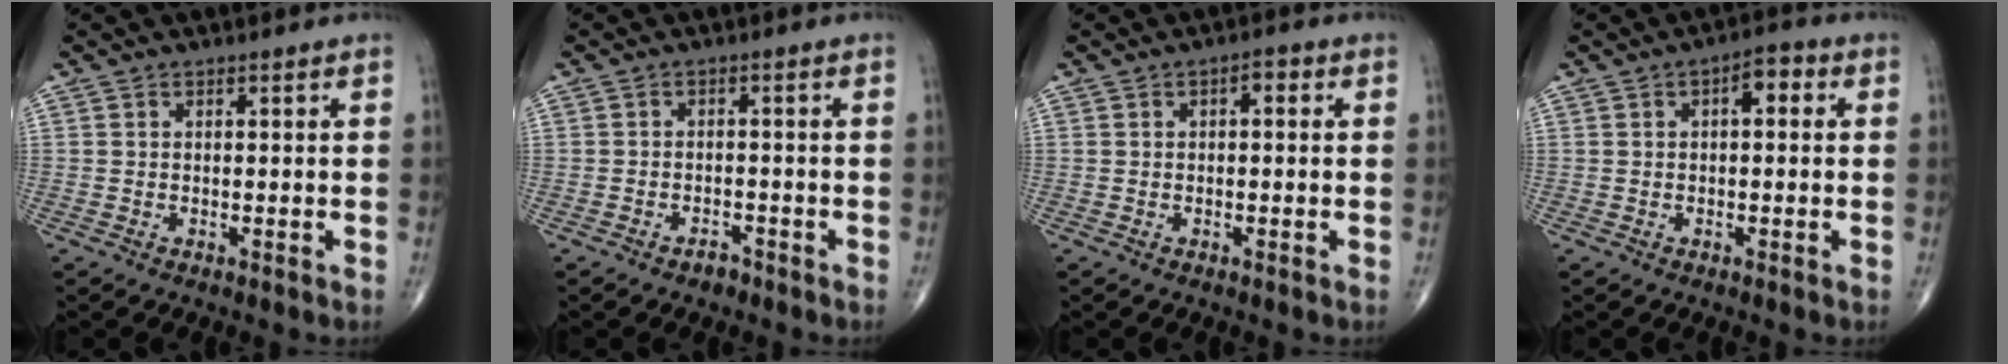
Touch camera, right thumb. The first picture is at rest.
{"total": 1.7, "force": [-1.3, 1.0, 0.5], "torque": [-0.008, 0.007, -0.019]}
{"total": 2.2, "force": [0.5, 1.0, 1.9], "torque": [-0.022, 0.006, 0.002]}
{"total": 4.1, "force": [0.9, 2.0, 3.5], "torque": [-0.040, 0.012, 0.005]}